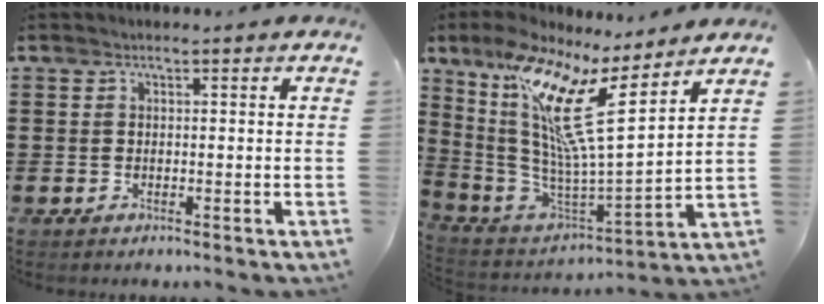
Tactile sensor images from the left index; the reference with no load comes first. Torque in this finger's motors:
{"motor_torque": [1.81, -0.33, 1.05, 0.21]}